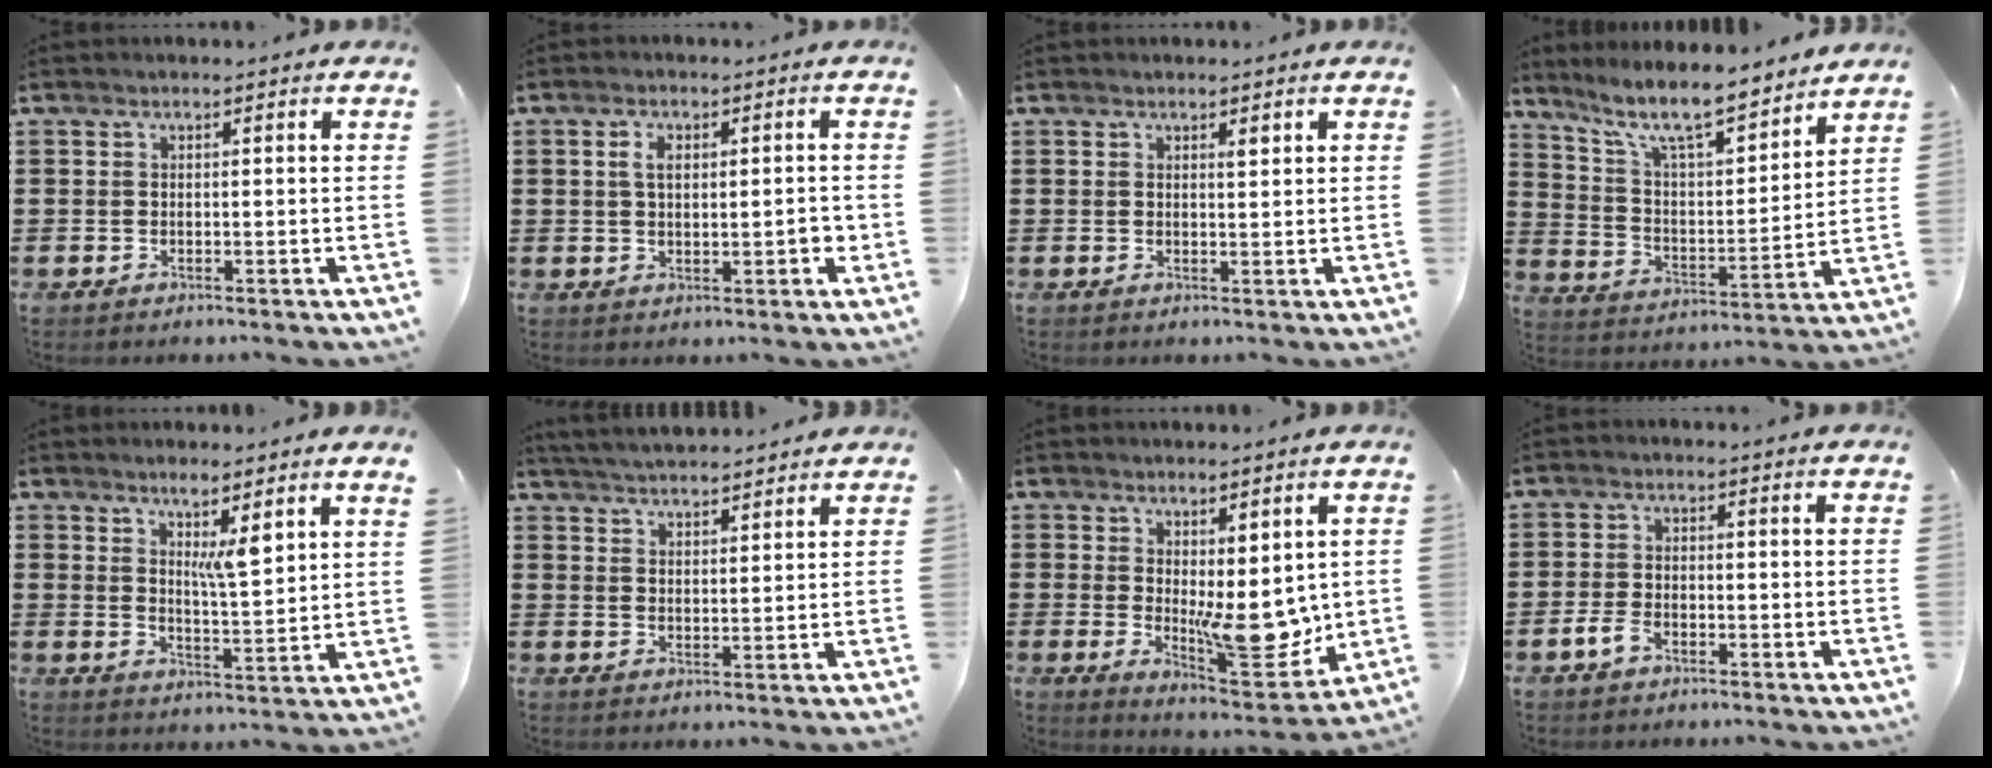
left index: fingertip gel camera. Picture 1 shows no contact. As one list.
[{"total": 4.1, "force": [0.4, 1.7, 3.7], "torque": [-0.062, 0.004, 0.004]}, {"total": 1.5, "force": [1.1, 0.6, 0.9], "torque": [-0.003, -0.004, 0.016]}, {"total": 9.4, "force": [8.1, 1.2, 4.7], "torque": [-0.122, -0.046, 0.138]}, {"total": 5.4, "force": [3.8, 0.1, 3.8], "torque": [-0.068, -0.021, 0.061]}, {"total": 3.8, "force": [3.8, -0.3, 0.3], "torque": [-0.018, -0.014, 0.069]}, {"total": 7.6, "force": [0.6, 3.5, 6.7], "torque": [-0.087, -0.021, 0.017]}, {"total": 2.9, "force": [-1.7, 1.5, 1.8], "torque": [-0.048, 0.000, -0.037]}]